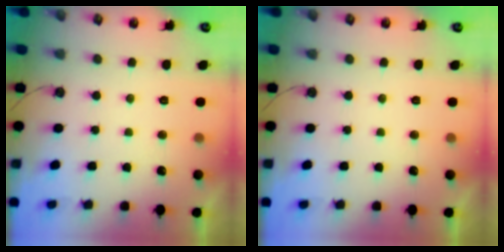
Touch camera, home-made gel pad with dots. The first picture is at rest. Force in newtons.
{"total": 0.0}